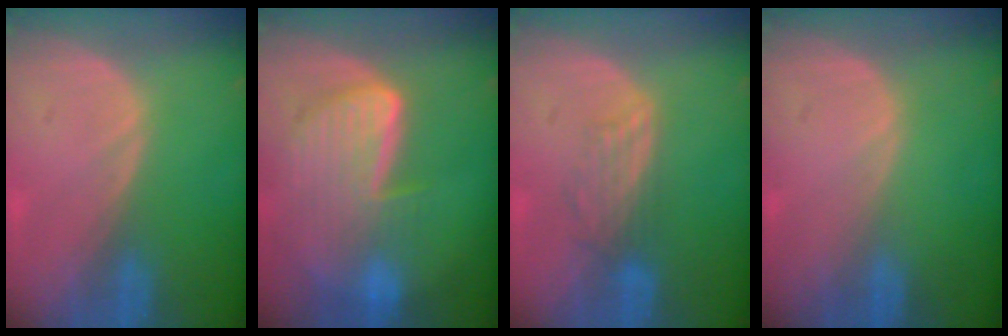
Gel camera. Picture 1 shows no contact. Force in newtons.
{"total": 9.1, "press": 8.0, "slide": 4.3}
{"total": 3.8, "press": 3.2, "slide": 2.0}
{"total": 0.0}